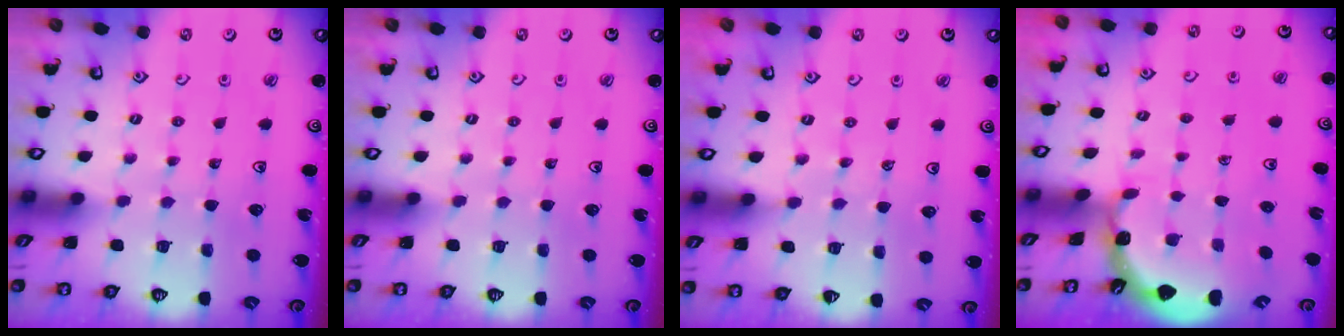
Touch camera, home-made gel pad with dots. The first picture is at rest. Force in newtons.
{"total": 0.0}
{"total": 3.5, "press": 3.5, "slide": 0.6}
{"total": 1.7, "press": 1.7, "slide": 0.2}